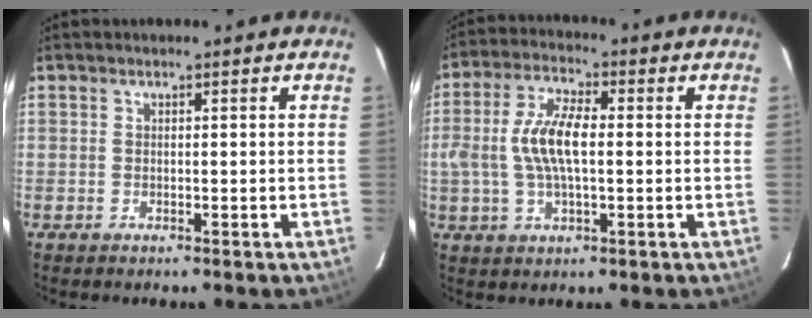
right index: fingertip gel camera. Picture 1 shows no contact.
{"total": 9.6, "force": [-0.1, 3.7, 8.9], "torque": [-0.179, 0.010, -0.002]}